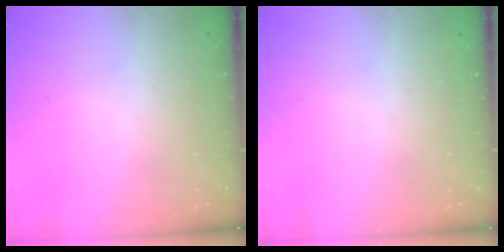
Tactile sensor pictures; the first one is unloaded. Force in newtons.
{"total": 0.0}